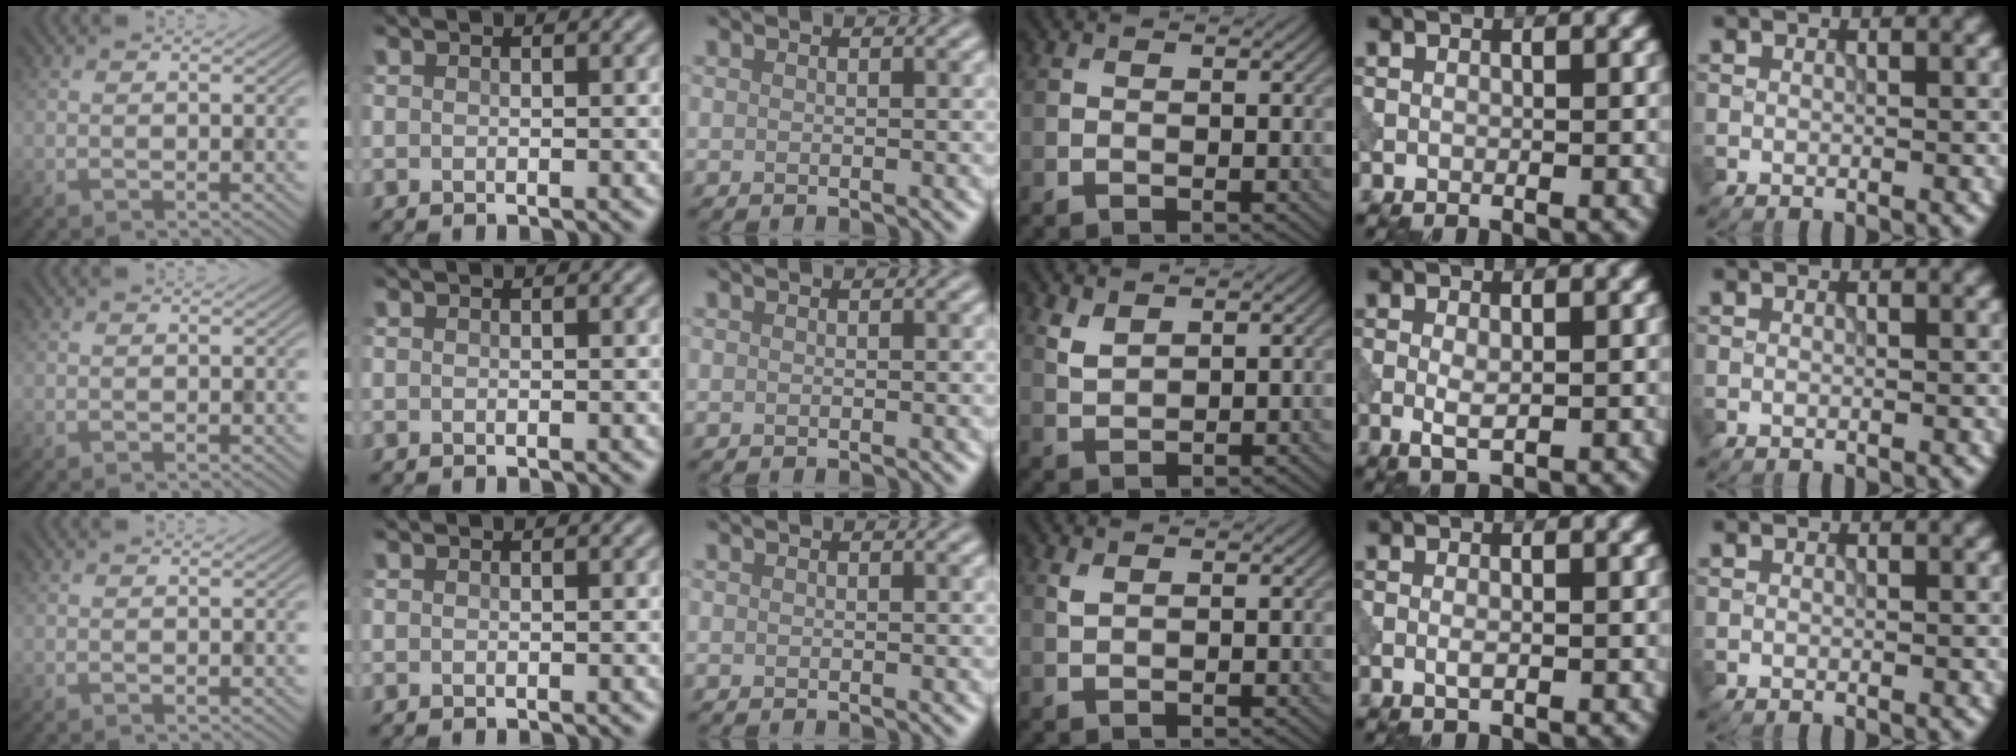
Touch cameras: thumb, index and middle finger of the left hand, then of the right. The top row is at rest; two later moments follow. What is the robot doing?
{"motion": "dispense", "object": "pipette"}